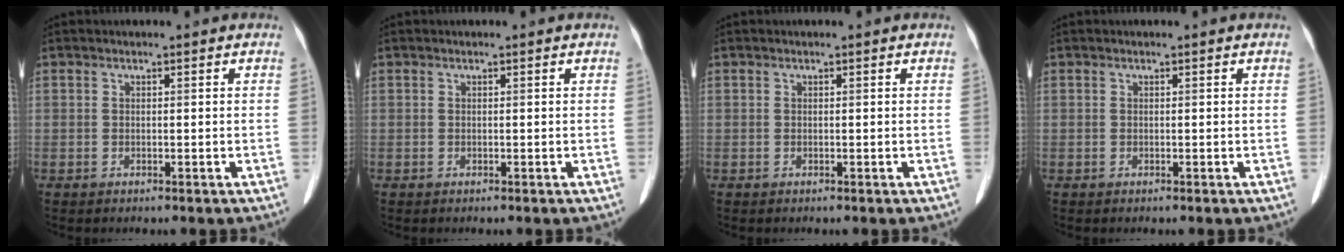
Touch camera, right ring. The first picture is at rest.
{"total": 0.0}
{"total": 0.0}
{"total": 0.0}